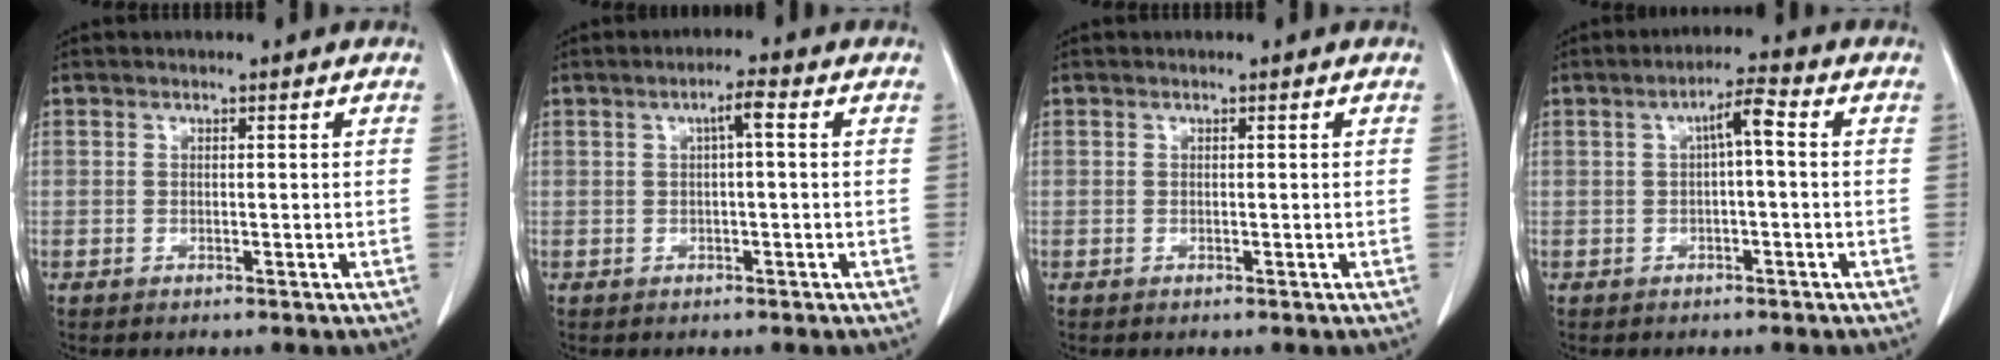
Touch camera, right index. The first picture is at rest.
{"total": 2.9, "force": [0.7, 0.5, 2.8], "torque": [-0.050, 0.010, 0.013]}
{"total": 0.0}
{"total": 4.2, "force": [0.6, 0.8, 4.1], "torque": [-0.071, 0.015, 0.007]}